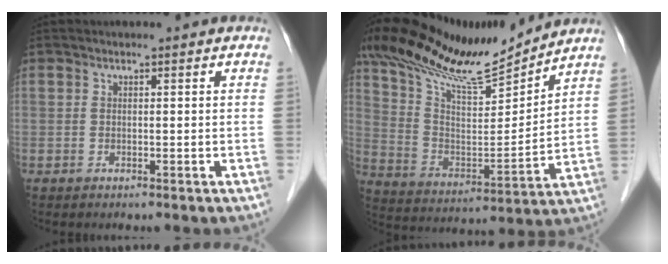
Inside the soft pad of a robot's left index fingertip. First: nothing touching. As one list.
[{"total": 17.2, "force": [15.4, 1.2, 7.4], "torque": [-0.145, -0.008, 0.276]}]